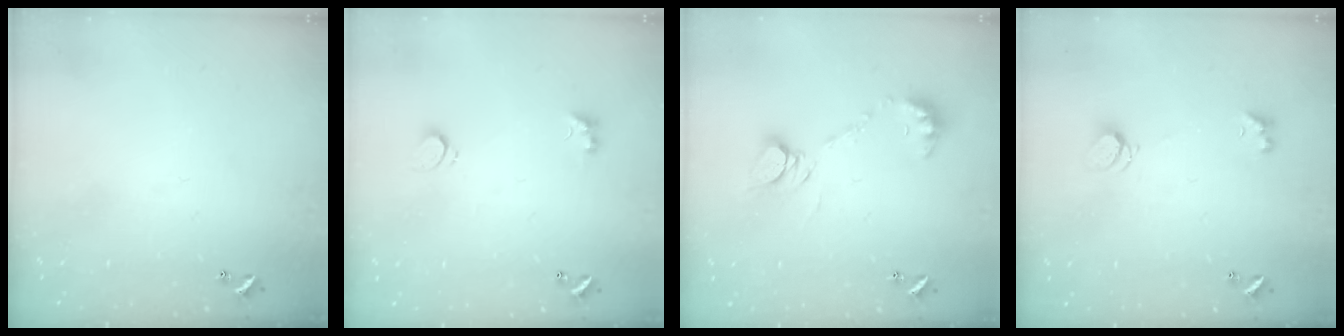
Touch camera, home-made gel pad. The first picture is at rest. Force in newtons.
{"total": 3.0, "press": 2.7, "slide": 1.1}
{"total": 9.7, "press": 9.6, "slide": 0.9}
{"total": 2.0, "press": 1.9, "slide": 0.5}